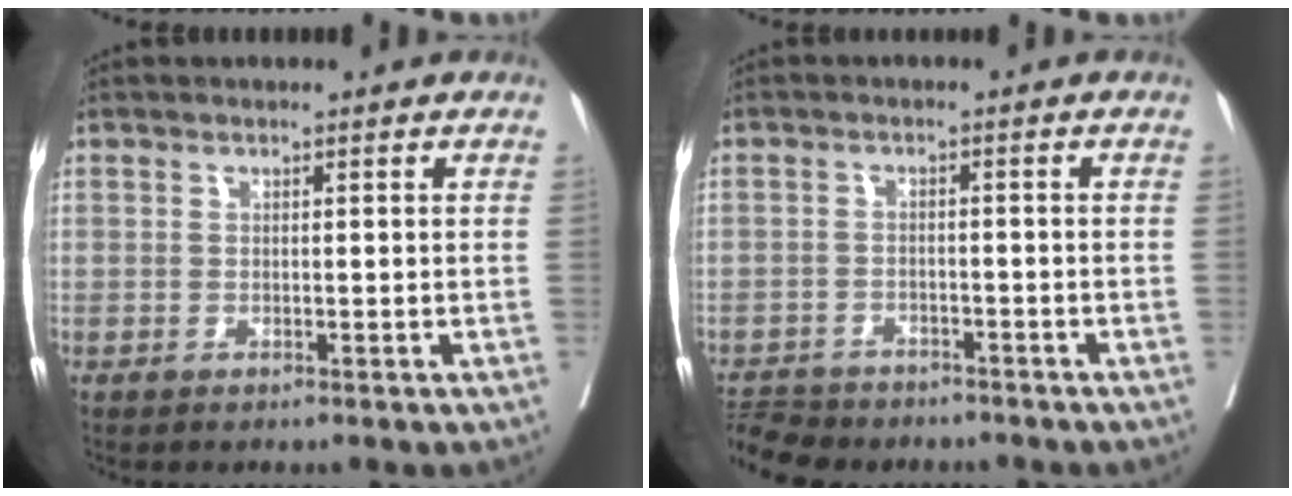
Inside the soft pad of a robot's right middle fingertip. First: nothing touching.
{"total": 7.7, "force": [-7.1, 2.5, 1.6], "torque": [-0.034, -0.007, -0.111]}